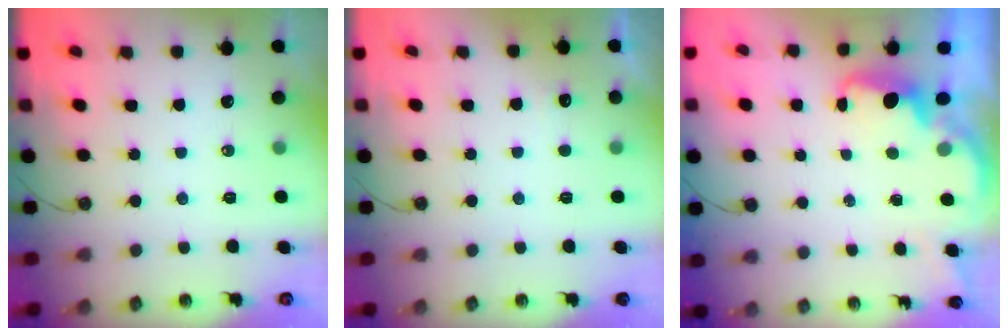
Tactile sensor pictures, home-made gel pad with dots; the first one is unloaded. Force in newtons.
{"total": 3.9, "press": 3.7, "slide": 1.1}
{"total": 1.9, "press": 1.7, "slide": 0.8}